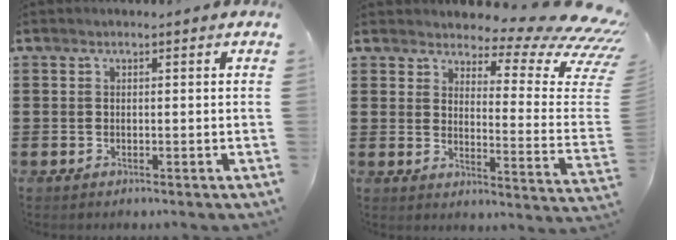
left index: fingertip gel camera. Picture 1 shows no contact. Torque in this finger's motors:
{"motor_torque": [2.14, 0.00, 0.36, 0.07]}